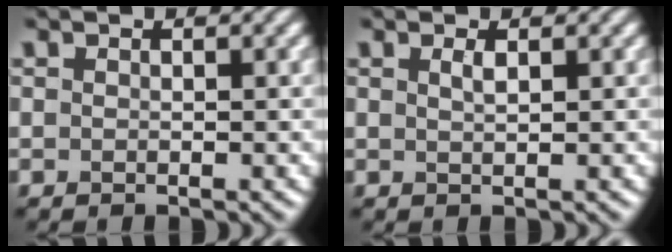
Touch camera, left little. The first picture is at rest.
{"total": 0.9, "force": [0.5, 0.2, 0.7], "torque": [-0.012, 0.002, 0.008]}